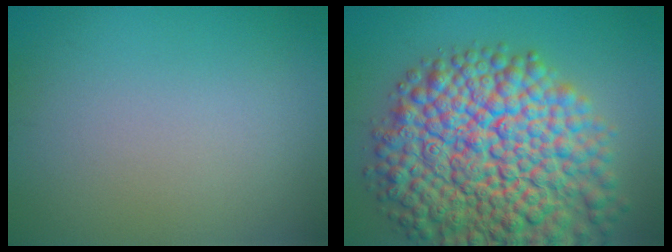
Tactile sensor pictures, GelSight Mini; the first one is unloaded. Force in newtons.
{"total": 15.3, "press": 15.3, "slide": 0.8}